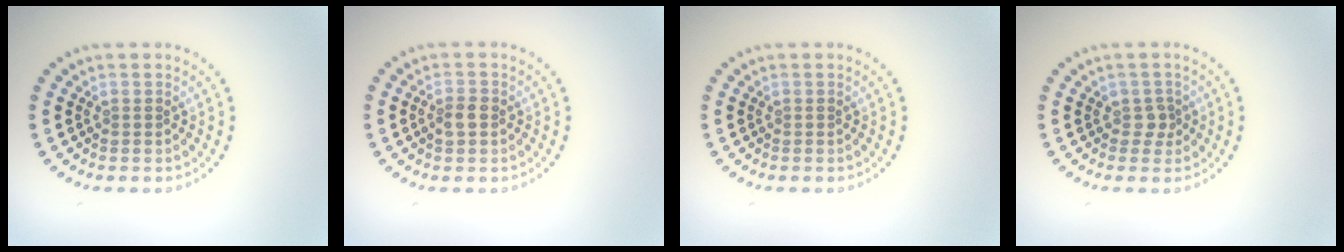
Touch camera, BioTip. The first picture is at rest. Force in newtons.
{"total": 1.6, "press": 1.6, "slide": 0.3}
{"total": 0.0}
{"total": 1.3, "press": 1.0, "slide": 0.8}